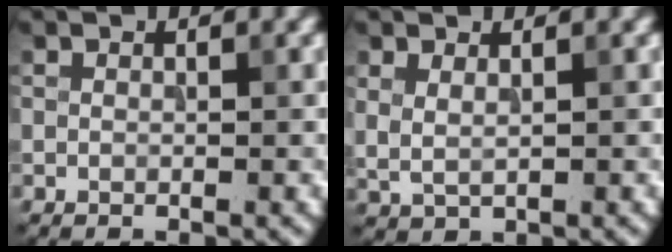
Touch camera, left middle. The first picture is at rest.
{"total": 1.4, "force": [0.8, 0.5, 1.1], "torque": [-0.027, -0.006, 0.019]}